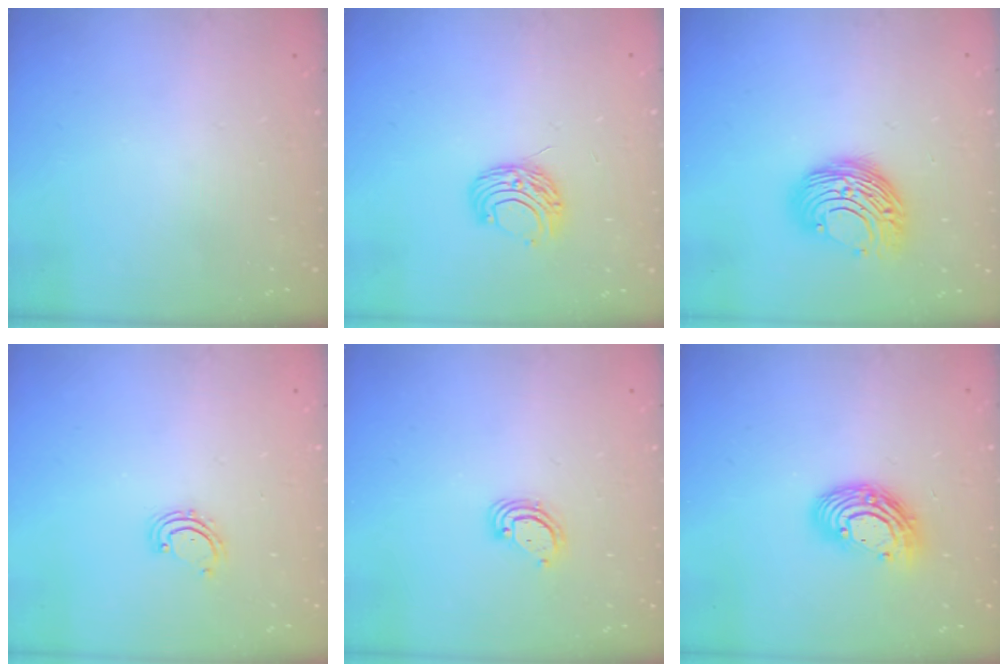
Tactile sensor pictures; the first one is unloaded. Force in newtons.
{"total": 7.5, "press": 7.4, "slide": 0.6}
{"total": 10.4, "press": 10.4, "slide": 0.6}
{"total": 2.7, "press": 2.6, "slide": 0.5}
{"total": 3.2, "press": 3.2, "slide": 0.2}
{"total": 11.8, "press": 11.7, "slide": 0.9}